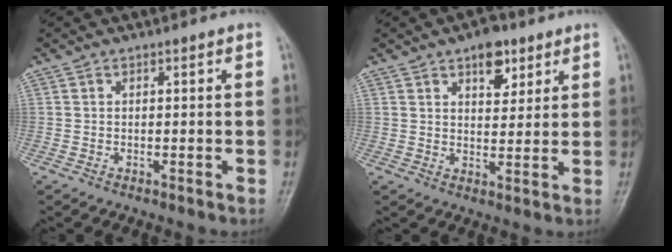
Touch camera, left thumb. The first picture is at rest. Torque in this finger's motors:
{"motor_torque": [1.03, 0.57, 0.53, -0.38, 0.01]}